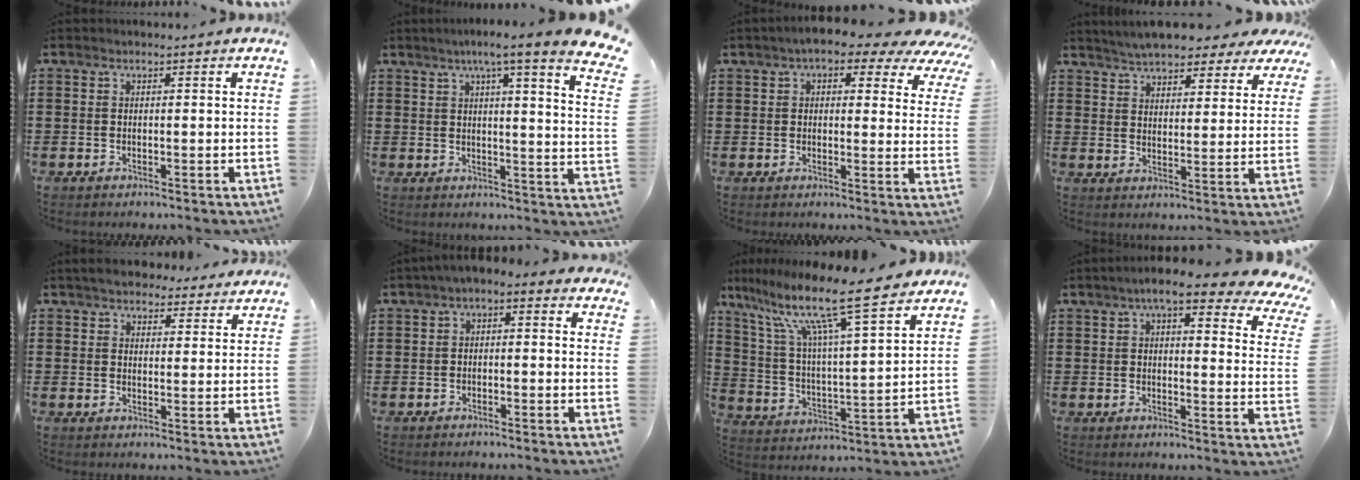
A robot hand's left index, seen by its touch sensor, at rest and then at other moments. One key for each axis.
{"total": 6.4, "fx": 4.4, "fy": -0.7, "fz": 4.6, "tx": -0.091, "ty": -0.029, "tz": 0.065}
{"total": 6.0, "fx": 4.3, "fy": 1.9, "fz": 3.8, "tx": -0.067, "ty": -0.019, "tz": 0.066}
{"total": 5.3, "fx": 5.0, "fy": 0.9, "fz": 1.4, "tx": -0.051, "ty": -0.017, "tz": 0.089}
{"total": 4.4, "fx": 4.1, "fy": 1.4, "fz": 0.8, "tx": -0.030, "ty": -0.007, "tz": 0.077}
{"total": 2.0, "fx": -1.8, "fy": 0.5, "fz": 0.8, "tx": -0.024, "ty": 0.002, "tz": -0.042}
{"total": 12.9, "fx": 10.0, "fy": 0.8, "fz": 8.2, "tx": -0.185, "ty": -0.062, "tz": 0.162}
{"total": 8.3, "fx": 6.1, "fy": 1.4, "fz": 5.5, "tx": -0.100, "ty": -0.019, "tz": 0.102}